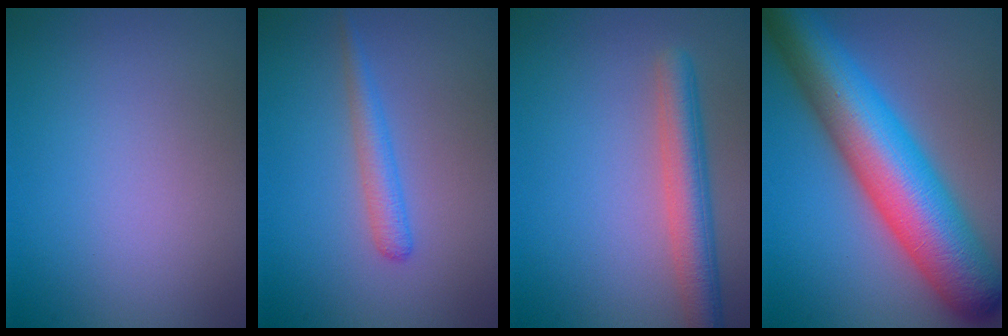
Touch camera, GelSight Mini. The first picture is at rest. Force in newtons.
{"total": 2.0, "press": 1.9, "slide": 0.1}
{"total": 4.3, "press": 4.3, "slide": 0.2}
{"total": 12.9, "press": 12.9, "slide": 0.2}